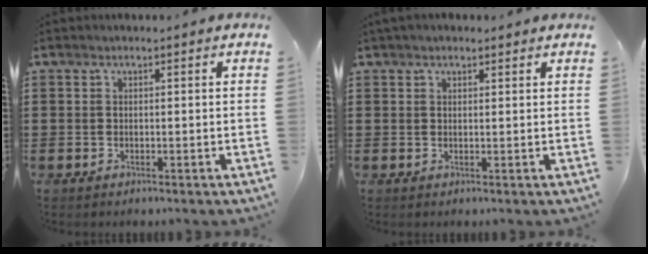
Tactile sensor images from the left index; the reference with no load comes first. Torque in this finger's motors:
{"motor_torque": [2.14, 0.00, 0.23, 0.05]}